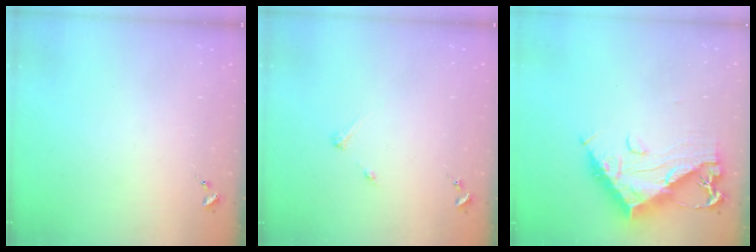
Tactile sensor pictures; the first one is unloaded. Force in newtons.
{"total": 2.7, "press": 2.7, "slide": 0.3}
{"total": 13.6, "press": 13.6, "slide": 1.1}